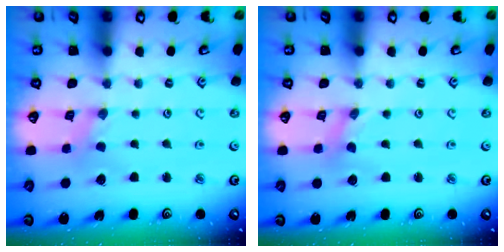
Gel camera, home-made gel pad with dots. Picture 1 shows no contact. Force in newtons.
{"total": 0.0}